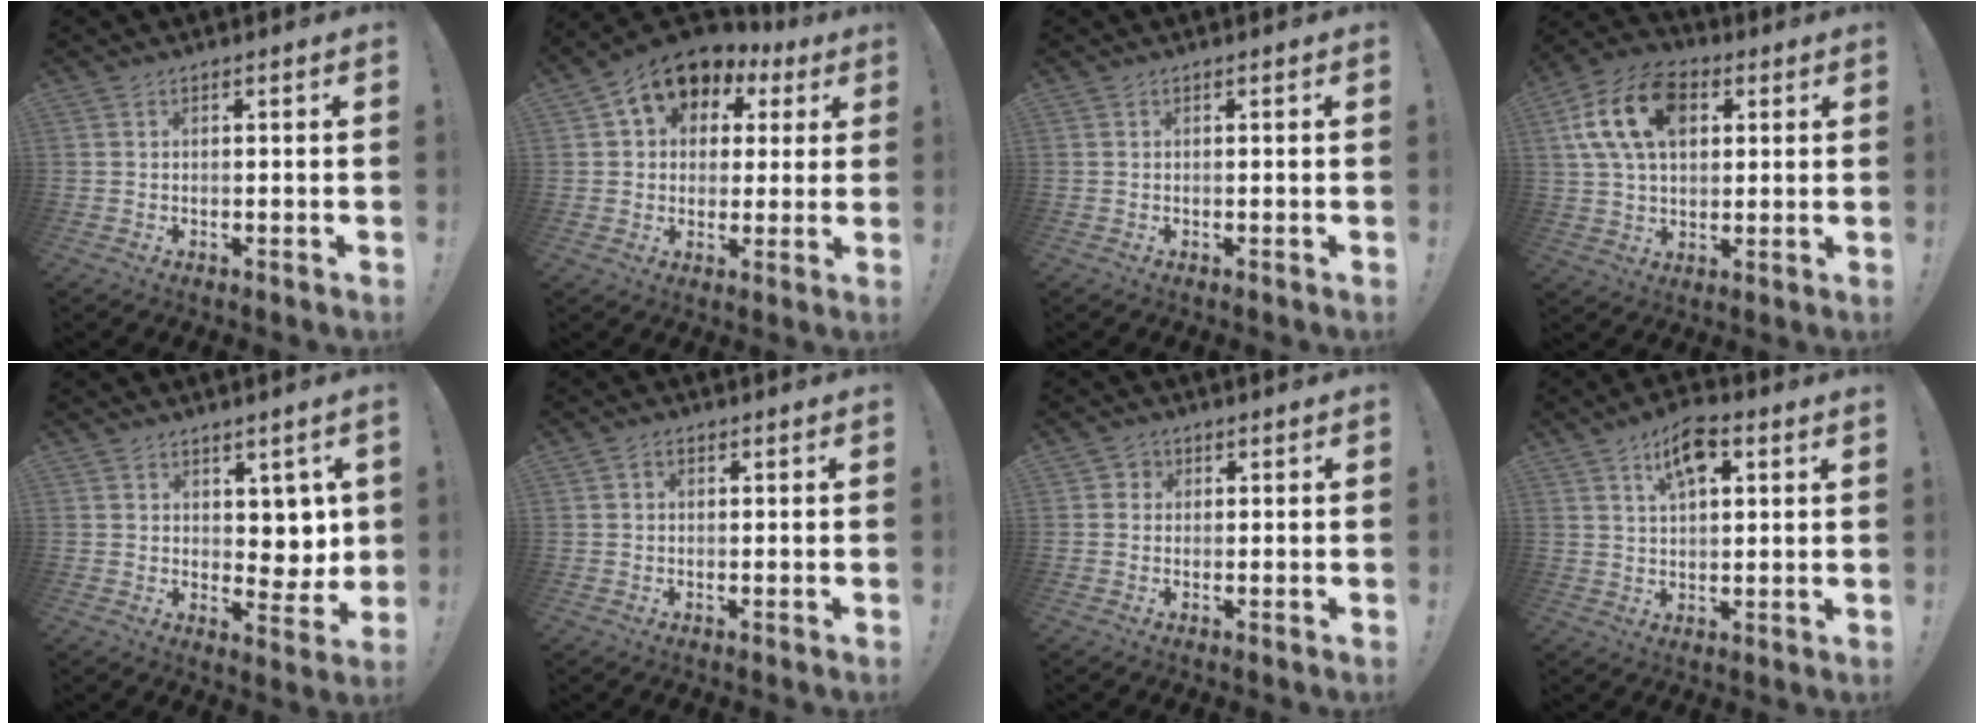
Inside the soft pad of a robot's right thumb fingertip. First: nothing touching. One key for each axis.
{"total": 11.0, "fx": 5.8, "fy": 8.0, "fz": 4.9, "tx": -0.075, "ty": -0.032, "tz": 0.109}
{"total": 0.0}
{"total": 17.4, "fx": 5.6, "fy": 11.6, "fz": 11.7, "tx": -0.213, "ty": -0.005, "tz": 0.101}
{"total": 6.4, "fx": 3.4, "fy": 4.7, "fz": 2.7, "tx": -0.027, "ty": -0.031, "tz": 0.068}
{"total": 1.5, "fx": 0.4, "fy": 1.2, "fz": 0.8, "tx": -0.007, "ty": 0.001, "tz": 0.006}
{"total": 2.0, "fx": 0.2, "fy": 2.0, "fz": 0.4, "tx": -0.007, "ty": 0.004, "tz": 0.004}
{"total": 8.6, "fx": 4.2, "fy": 4.2, "fz": 6.2, "tx": -0.094, "ty": -0.005, "tz": 0.072}